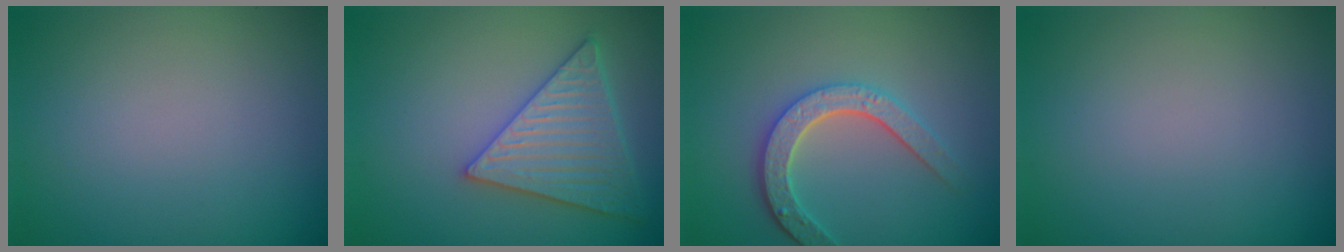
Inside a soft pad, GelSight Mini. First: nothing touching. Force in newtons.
{"total": 5.4, "press": 4.9, "slide": 2.4}
{"total": 4.0, "press": 3.3, "slide": 2.2}
{"total": 0.0}